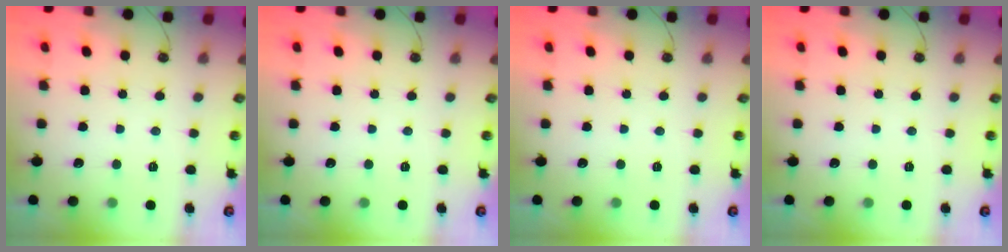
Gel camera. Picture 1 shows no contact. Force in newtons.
{"total": 0.0}
{"total": 0.0}
{"total": 0.0}